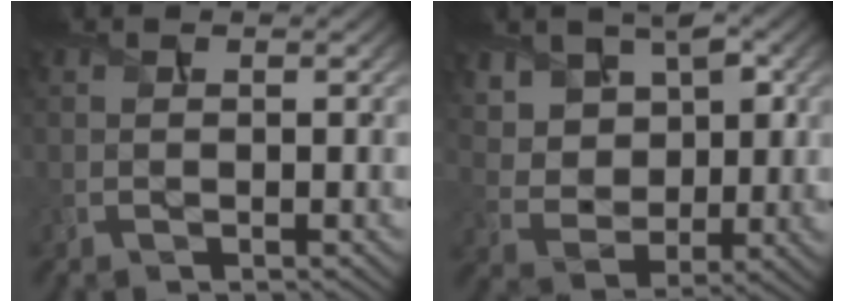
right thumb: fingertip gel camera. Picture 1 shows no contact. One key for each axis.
{"total": 8.3, "fx": 3.7, "fy": 6.1, "fz": 4.2, "tx": -0.121, "ty": -0.007, "tz": 0.089}